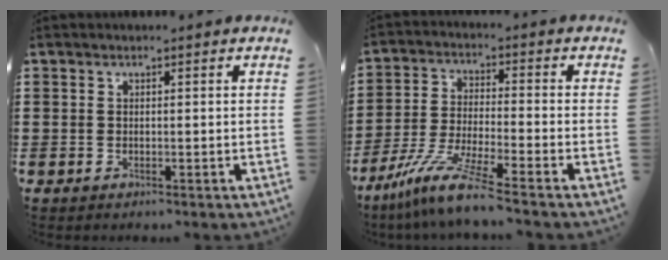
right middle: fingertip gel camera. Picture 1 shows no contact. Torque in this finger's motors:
{"motor_torque": [1.79, -0.35, 0.53, 0.16]}